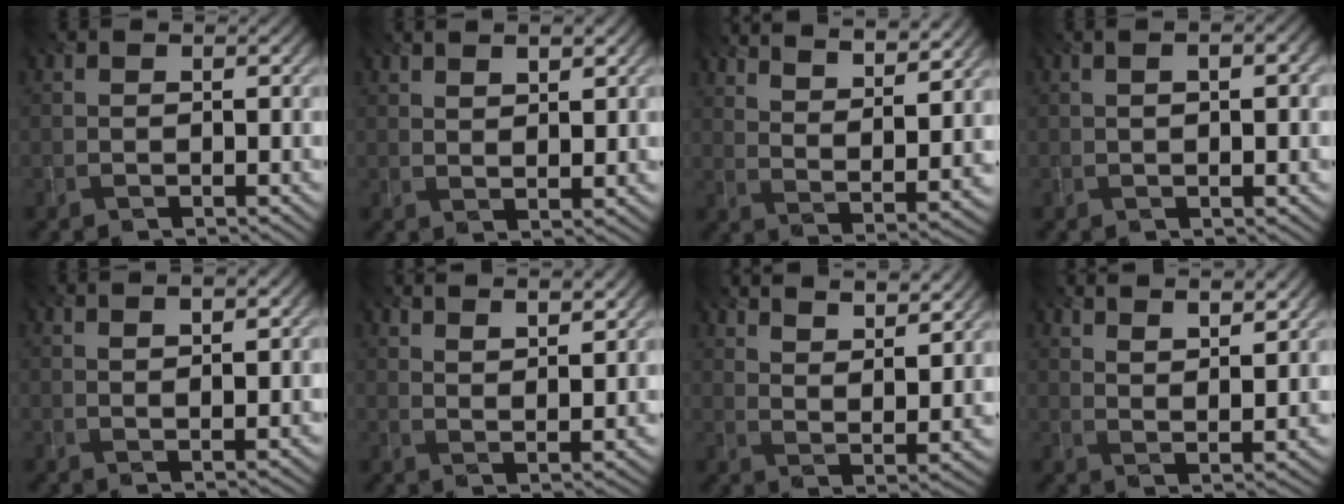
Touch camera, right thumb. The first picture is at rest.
{"total": 2.9, "force": [2.1, 0.8, 1.9], "torque": [-0.033, -0.008, 0.044]}
{"total": 12.0, "force": [9.2, 2.9, 7.1], "torque": [-0.119, -0.007, 0.122]}
{"total": 2.6, "force": [0.2, 0.3, 2.6], "torque": [-0.043, 0.000, 0.003]}
{"total": 2.6, "force": [1.4, 0.3, 2.1], "torque": [-0.034, -0.007, 0.032]}
{"total": 6.8, "force": [5.3, 1.3, 4.1], "torque": [-0.059, -0.014, 0.087]}
{"total": 10.9, "force": [8.5, 2.8, 6.1], "torque": [-0.105, -0.016, 0.119]}
{"total": 8.1, "force": [6.2, 1.5, 4.9], "torque": [-0.072, -0.011, 0.095]}